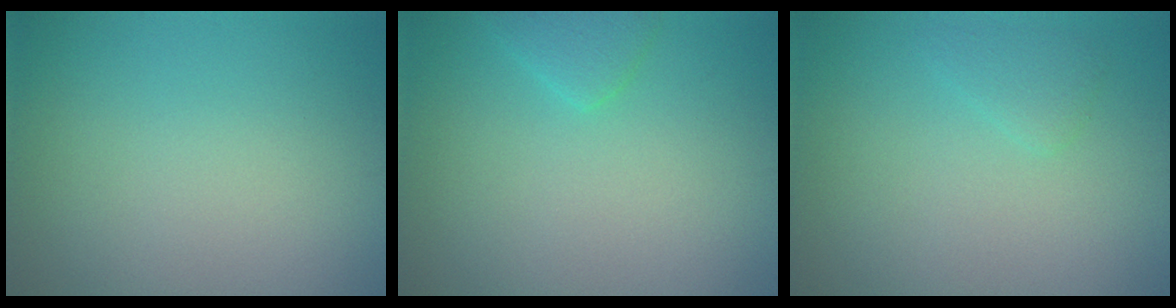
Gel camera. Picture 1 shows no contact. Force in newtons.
{"total": 1.7, "press": 1.7, "slide": 0.1}
{"total": 1.1, "press": 1.1, "slide": 0.1}